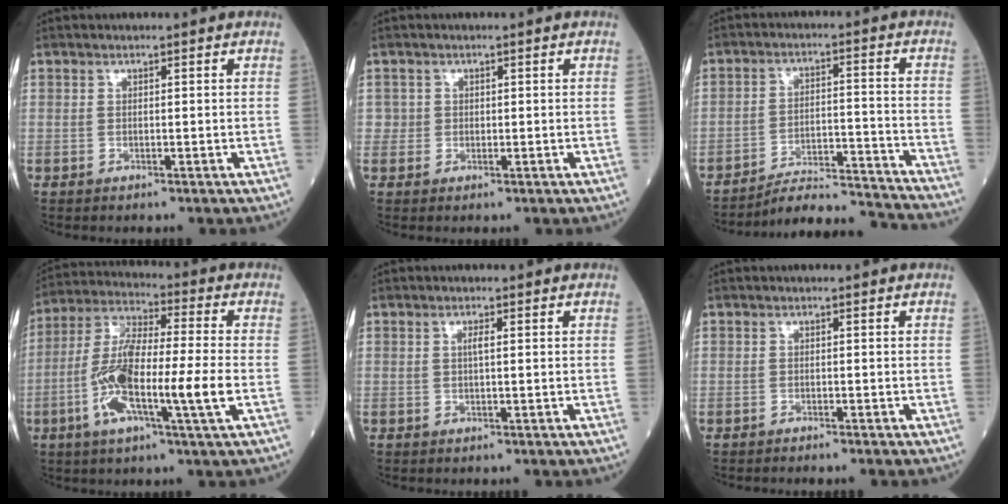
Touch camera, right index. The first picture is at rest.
{"total": 1.6, "force": [0.1, 1.6, -0.1], "torque": [0.013, 0.004, -0.003]}
{"total": 11.8, "force": [-11.8, -0.7, 1.0], "torque": [-0.006, 0.020, -0.186]}
{"total": 14.6, "force": [-3.5, 1.1, 14.1], "torque": [-0.281, 0.000, -0.072]}
{"total": 1.2, "force": [0.2, 0.1, 1.2], "torque": [-0.022, 0.002, 0.003]}
{"total": 1.5, "force": [-1.3, 0.0, 0.7], "torque": [-0.010, 0.000, -0.016]}